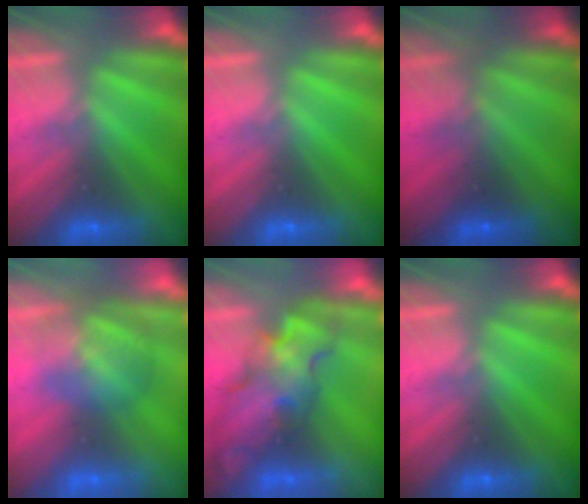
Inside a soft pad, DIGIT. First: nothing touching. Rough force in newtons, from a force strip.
{"total": 0.0}
{"total": 1.8}
{"total": 3.2}
{"total": 3.8}
{"total": 0.0}